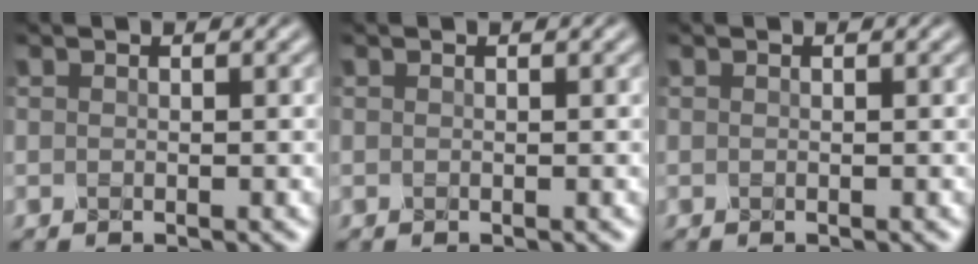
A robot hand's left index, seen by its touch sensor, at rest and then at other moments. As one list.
[{"total": 0.0}, {"total": 0.0}]